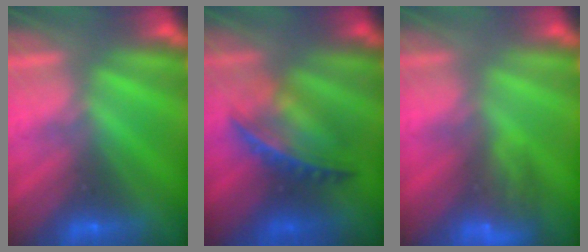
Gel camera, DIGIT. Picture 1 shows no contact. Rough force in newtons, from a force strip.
{"total": 6.8}
{"total": 9.1}